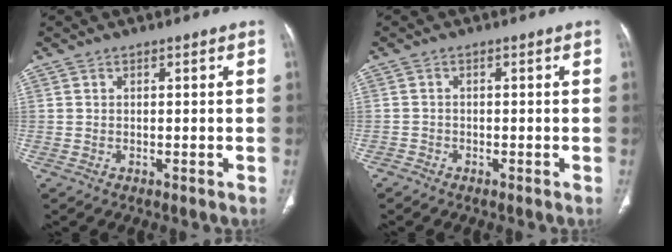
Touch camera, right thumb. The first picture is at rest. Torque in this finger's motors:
{"motor_torque": [-0.29, -0.29, -0.03, -0.11, -0.04]}